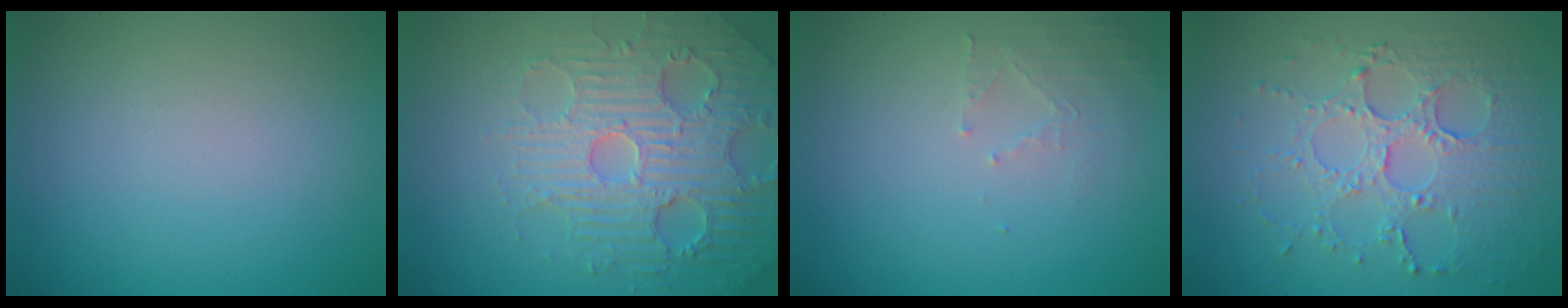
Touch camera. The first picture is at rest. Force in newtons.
{"total": 5.3, "press": 5.2, "slide": 1.2}
{"total": 1.7, "press": 1.7, "slide": 0.3}
{"total": 5.4, "press": 3.8, "slide": 3.8}